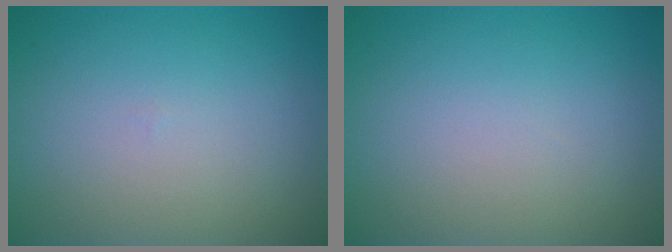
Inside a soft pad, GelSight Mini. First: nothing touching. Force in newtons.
{"total": 0.0}